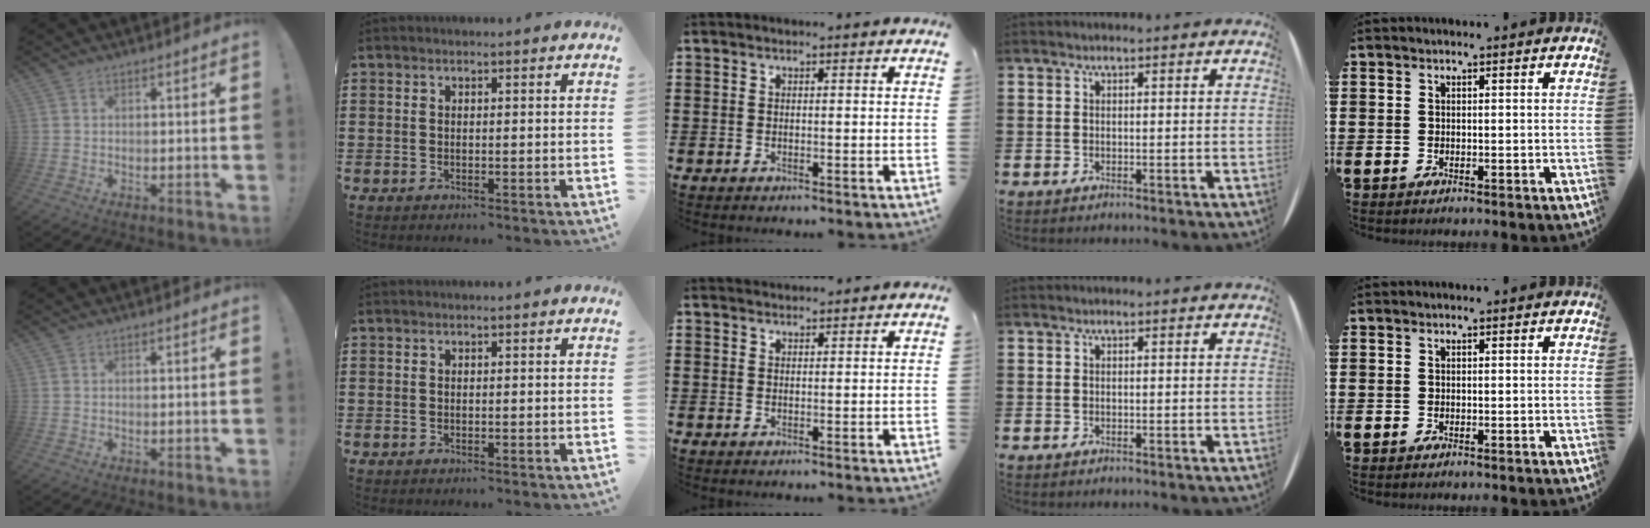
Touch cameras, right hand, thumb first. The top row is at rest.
{"middle": {"total": 1.2, "force": [1.2, 0.3, -0.1], "torque": [-0.002, 0.002, 0.023]}}